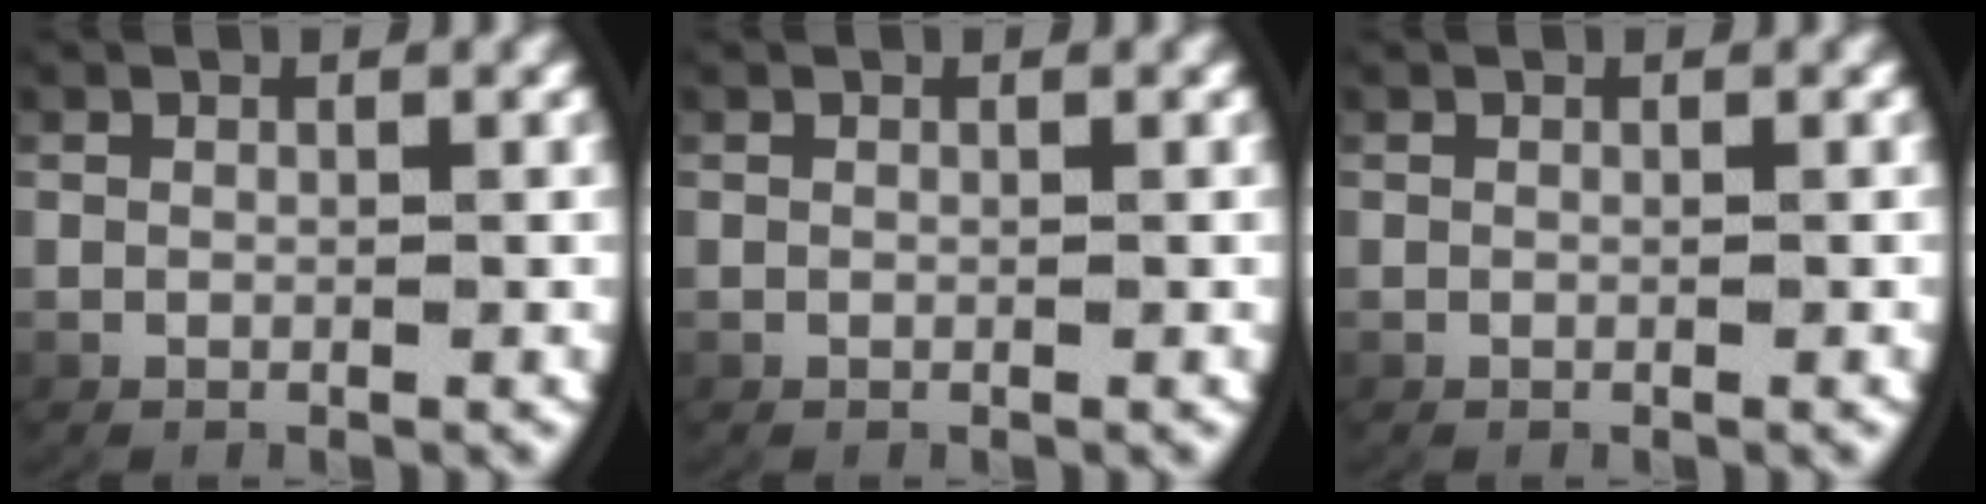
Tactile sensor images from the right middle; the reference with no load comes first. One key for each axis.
{"total": 0.0}
{"total": 0.0}